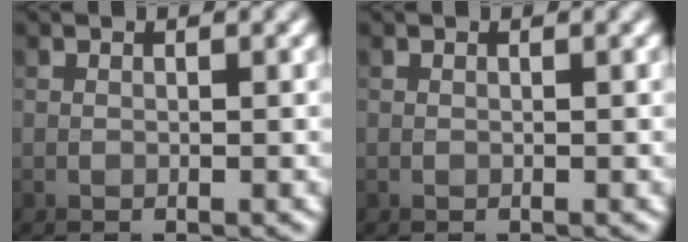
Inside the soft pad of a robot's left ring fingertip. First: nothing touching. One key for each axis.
{"total": 0.0}